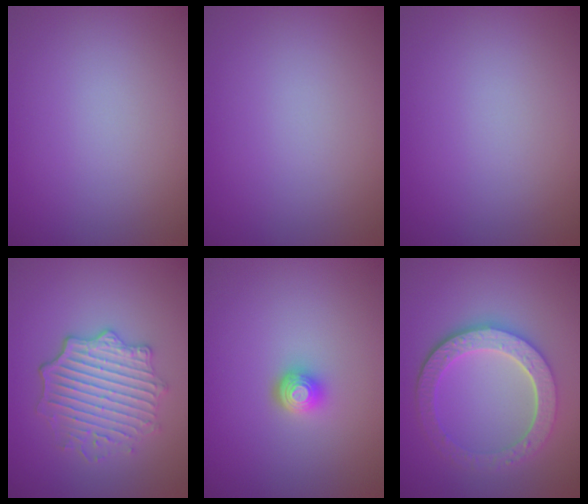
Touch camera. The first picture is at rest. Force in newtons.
{"total": 0.0}
{"total": 0.0}
{"total": 5.0, "press": 4.2, "slide": 2.8}
{"total": 1.9, "press": 1.4, "slide": 1.4}
{"total": 5.4, "press": 4.4, "slide": 3.0}